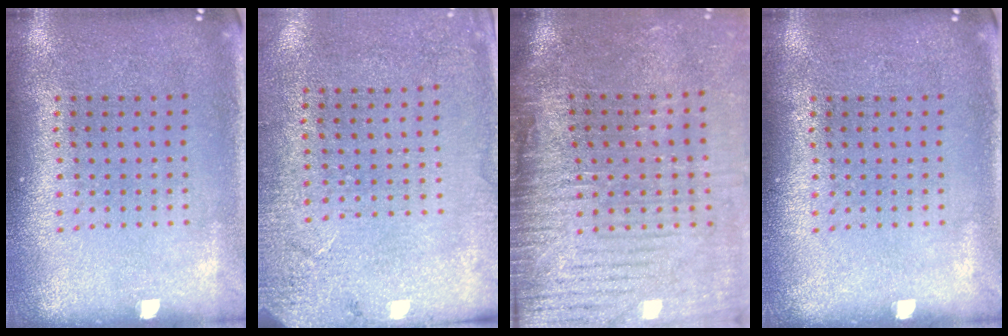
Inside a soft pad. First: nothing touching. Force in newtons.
{"total": 2.6, "press": 2.3, "slide": 1.2}
{"total": 4.3, "press": 3.7, "slide": 2.2}
{"total": 0.0}